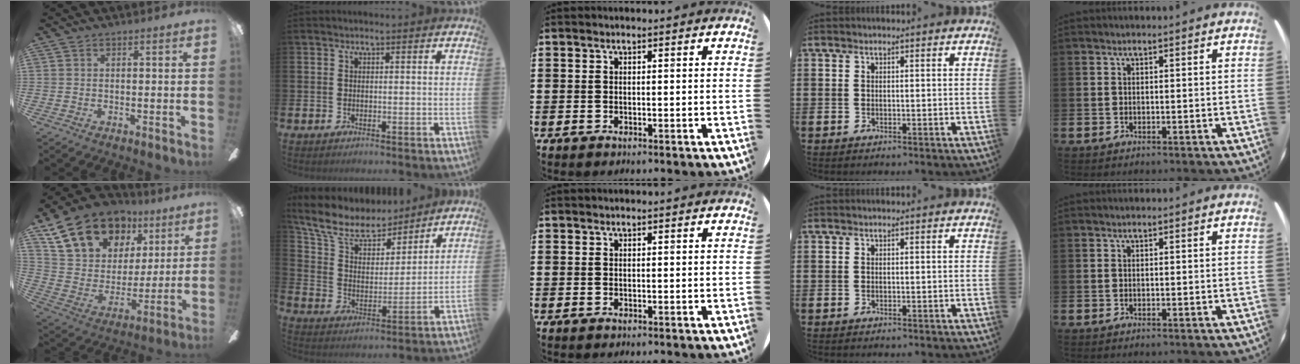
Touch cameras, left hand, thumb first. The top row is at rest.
{"thumb": {"total": 20.2, "force": [12.9, 13.0, 8.5], "torque": [-0.160, -0.065, 0.249]}, "index": {"total": 10.2, "force": [8.7, 4.0, 3.3], "torque": [-0.115, -0.046, 0.158]}}